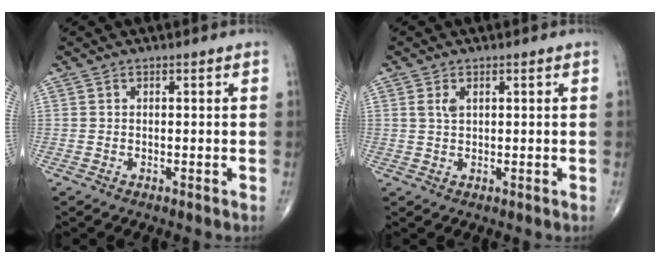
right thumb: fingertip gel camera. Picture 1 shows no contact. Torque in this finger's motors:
{"motor_torque": [-0.22, -0.37, 0.22, -0.17, 0.00]}